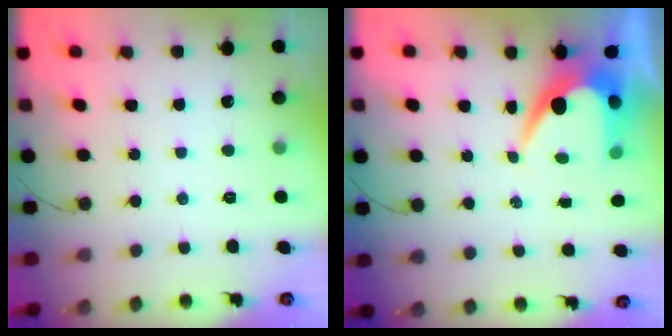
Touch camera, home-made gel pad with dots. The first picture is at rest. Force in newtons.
{"total": 7.2, "press": 7.1, "slide": 0.5}